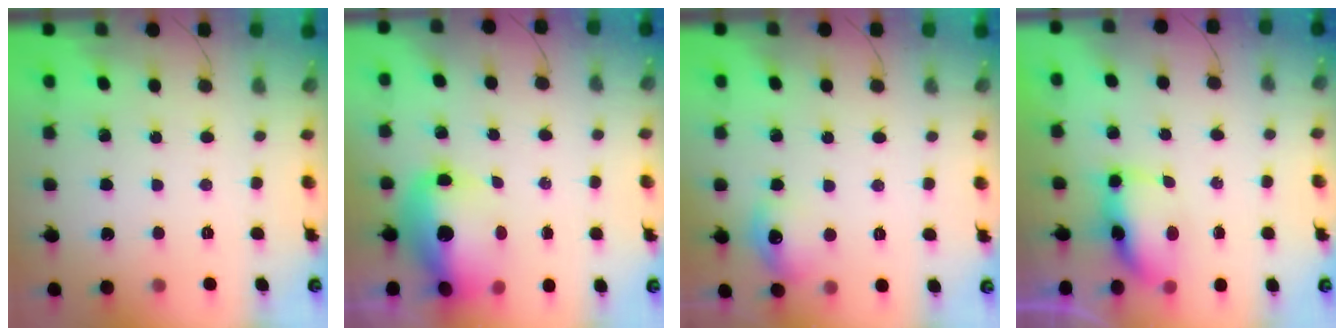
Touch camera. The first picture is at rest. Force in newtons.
{"total": 13.0, "press": 12.7, "slide": 2.9}
{"total": 9.5, "press": 9.4, "slide": 0.9}
{"total": 13.1, "press": 8.8, "slide": 9.7}